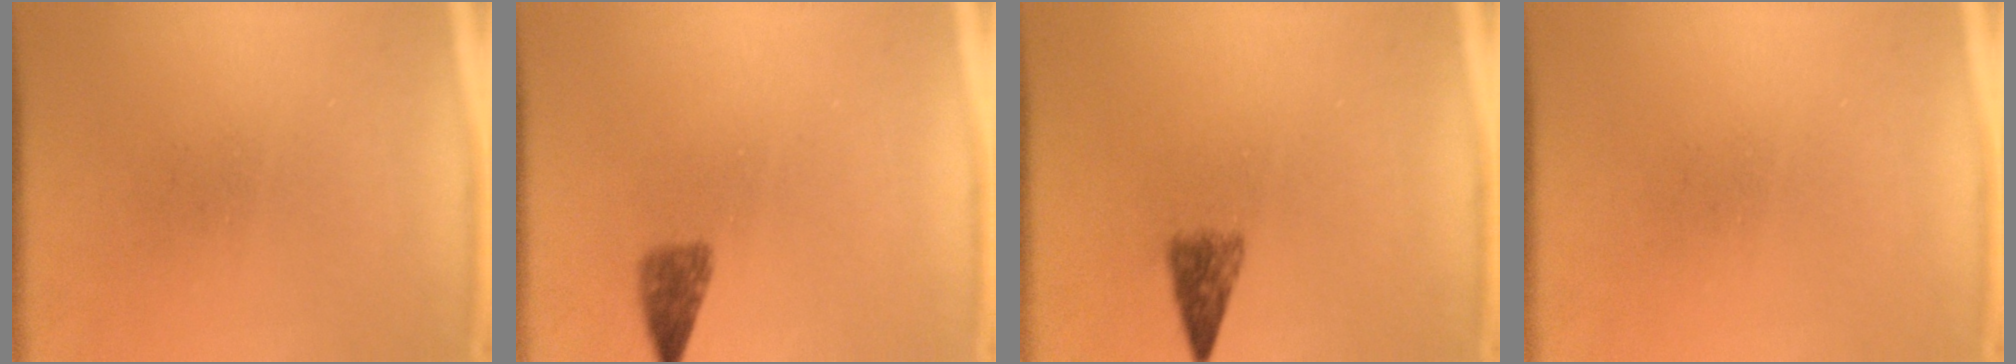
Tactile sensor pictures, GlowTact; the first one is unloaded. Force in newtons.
{"total": 2.4}
{"total": 2.9}
{"total": 0.0}